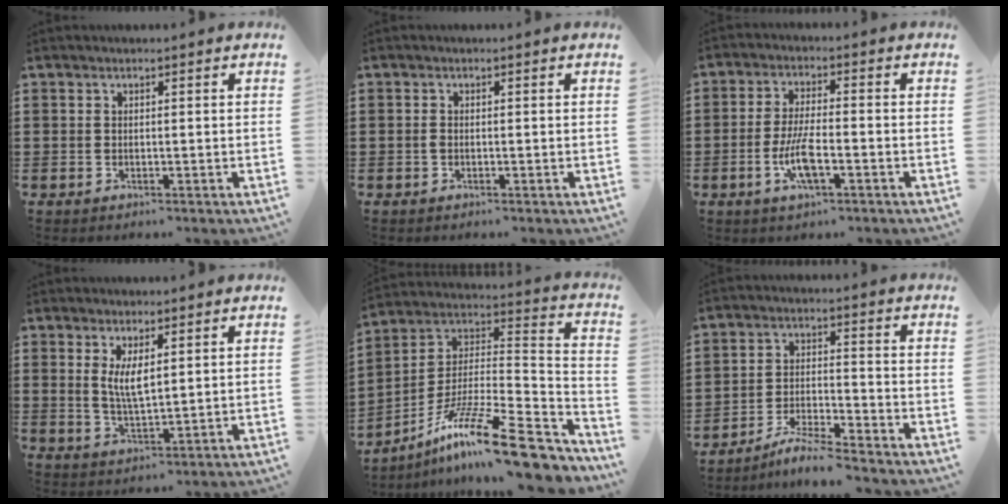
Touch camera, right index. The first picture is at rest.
{"total": 0.8, "force": [-0.3, 0.4, 0.6], "torque": [-0.013, -0.002, -0.006]}
{"total": 6.2, "force": [-2.2, 1.7, 5.5], "torque": [-0.124, -0.007, -0.048]}
{"total": 4.3, "force": [1.3, 1.4, 3.8], "torque": [-0.079, 0.002, 0.023]}
{"total": 17.1, "force": [-11.4, 2.5, 12.4], "torque": [-0.213, 0.022, -0.201]}
{"total": 5.4, "force": [-5.2, -0.4, 1.5], "torque": [-0.035, -0.008, -0.102]}